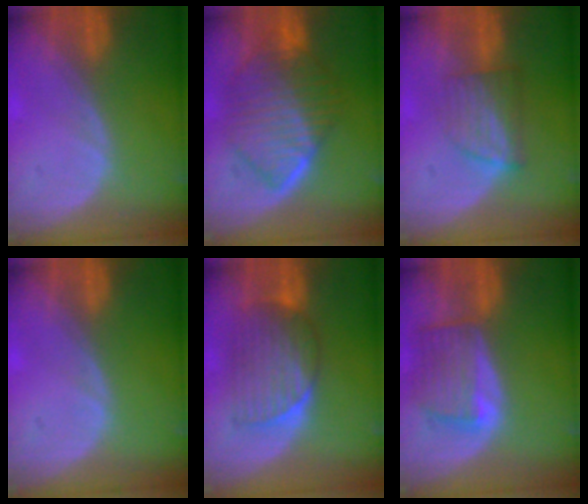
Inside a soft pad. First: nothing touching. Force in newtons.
{"total": 10.3, "press": 10.2, "slide": 0.9}
{"total": 6.1, "press": 5.4, "slide": 2.8}
{"total": 0.0}
{"total": 7.4, "press": 7.3, "slide": 0.9}
{"total": 7.0, "press": 6.6, "slide": 2.4}